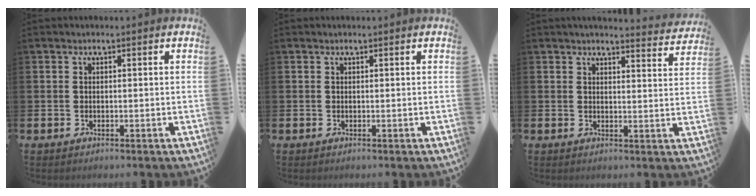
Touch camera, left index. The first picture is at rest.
{"total": 0.0}
{"total": 3.7, "force": [3.7, 0.1, 0.3], "torque": [-0.004, -0.024, 0.065]}